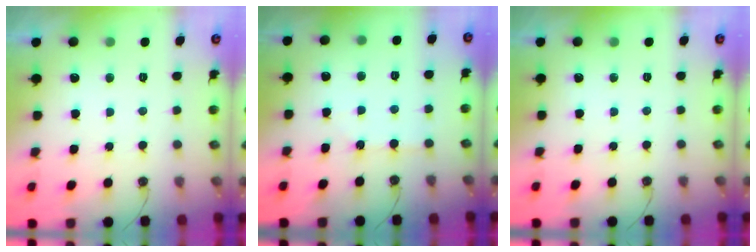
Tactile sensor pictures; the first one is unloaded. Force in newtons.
{"total": 2.7, "press": 2.7, "slide": 0.4}
{"total": 0.0}